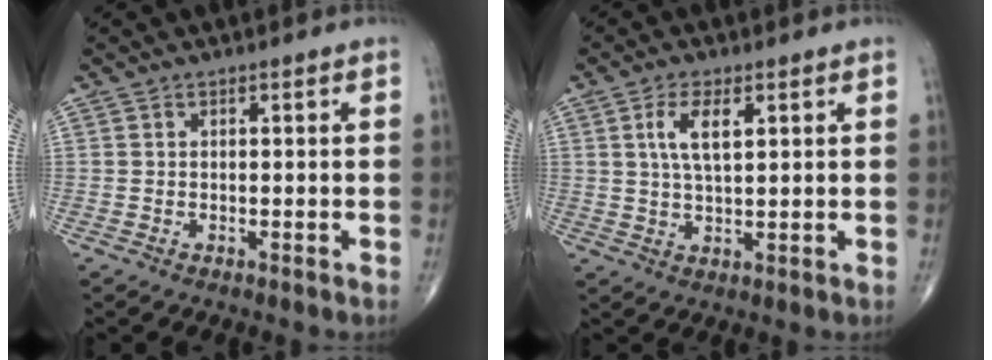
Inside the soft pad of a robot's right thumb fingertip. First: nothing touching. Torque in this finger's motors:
{"motor_torque": [-0.36, 0.49, 0.52, 0.37, 0.05]}